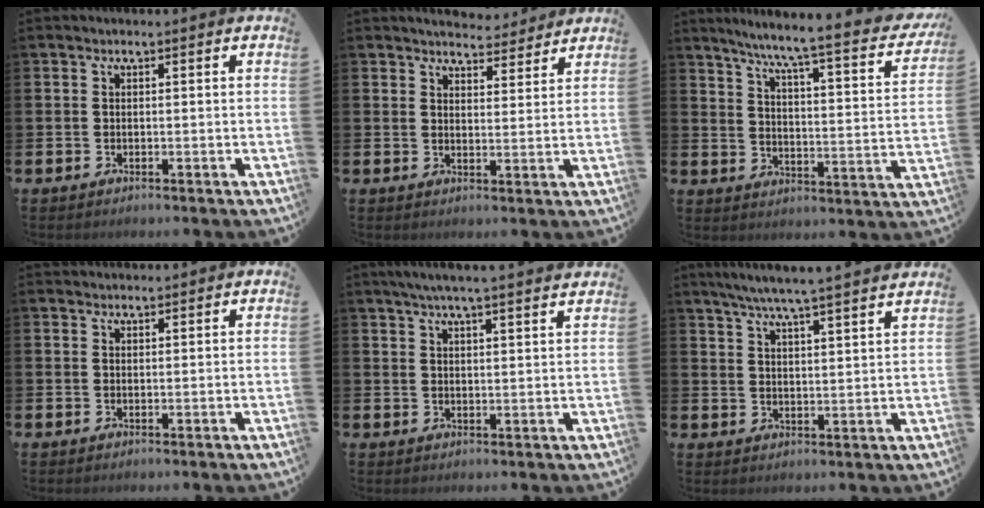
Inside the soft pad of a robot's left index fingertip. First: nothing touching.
{"total": 4.5, "force": [4.4, 1.0, -0.3], "torque": [0.002, -0.030, 0.078]}
{"total": 6.9, "force": [5.7, 0.2, 3.9], "torque": [-0.088, -0.053, 0.085]}
{"total": 1.2, "force": [1.1, 0.3, 0.0], "torque": [0.007, 0.000, 0.019]}
{"total": 4.8, "force": [4.5, -0.5, 1.7], "torque": [-0.043, -0.014, 0.080]}
{"total": 6.4, "force": [6.0, -0.6, 2.1], "torque": [-0.056, -0.038, 0.103]}